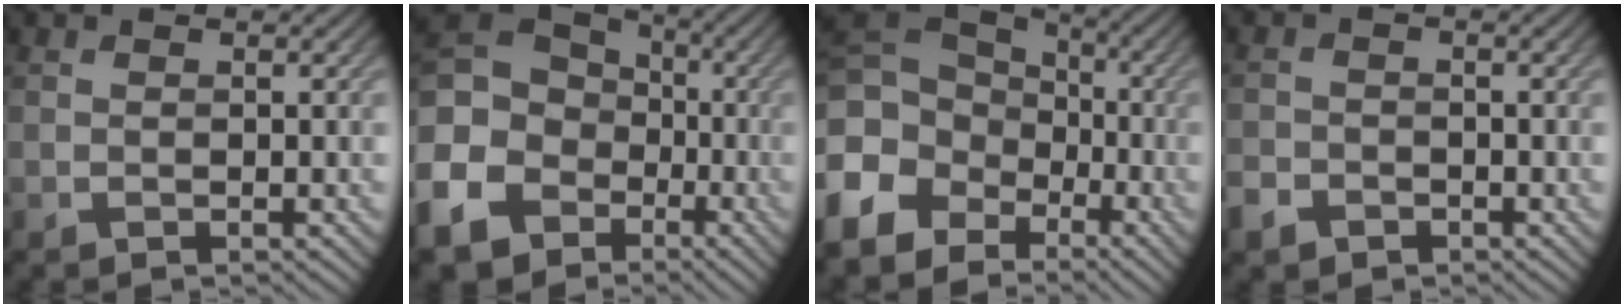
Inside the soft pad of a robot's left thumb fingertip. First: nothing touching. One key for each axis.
{"total": 17.4, "fx": -5.7, "fy": 14.0, "fz": 8.7, "tx": -0.265, "ty": -0.033, "tz": -0.106}
{"total": 14.4, "fx": -5.6, "fy": 11.0, "fz": 7.3, "tx": -0.219, "ty": -0.023, "tz": -0.102}
{"total": 2.8, "fx": -1.9, "fy": 2.0, "fz": 0.8, "tx": -0.024, "ty": -0.007, "tz": -0.043}